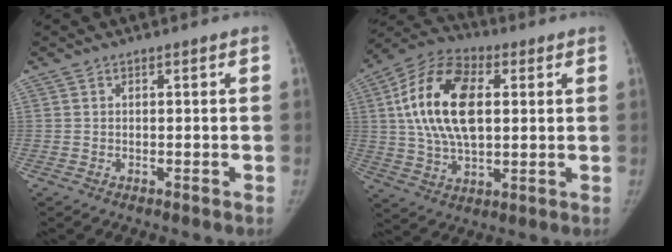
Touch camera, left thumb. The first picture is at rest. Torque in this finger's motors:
{"motor_torque": [0.58, 0.57, 2.15, -0.62, 0.70]}